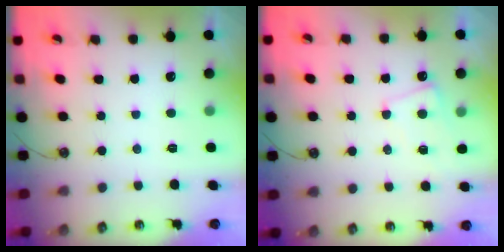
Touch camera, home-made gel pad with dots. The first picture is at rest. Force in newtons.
{"total": 1.6, "press": 1.5, "slide": 0.5}